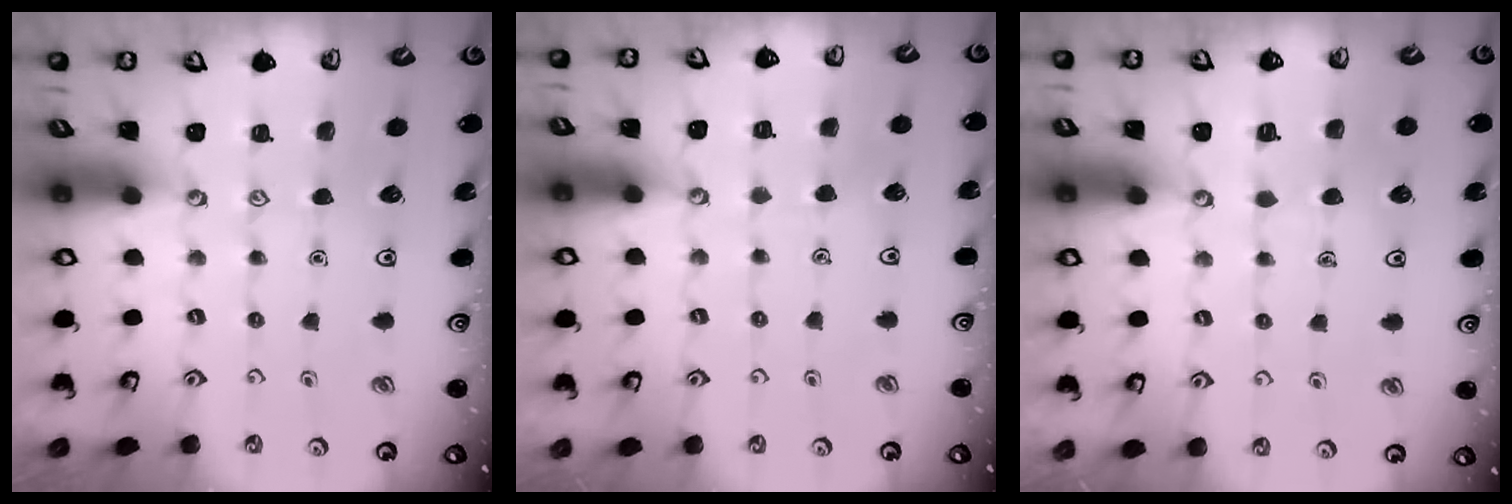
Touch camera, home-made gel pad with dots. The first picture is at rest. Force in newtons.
{"total": 1.4, "press": 1.4, "slide": 0.1}
{"total": 3.3, "press": 3.3, "slide": 0.3}